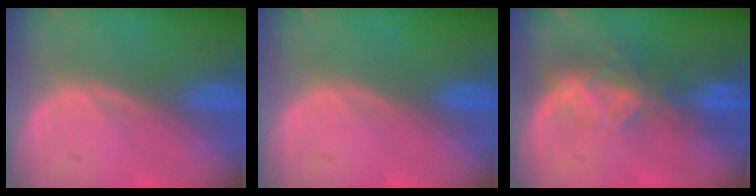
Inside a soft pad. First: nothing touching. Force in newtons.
{"total": 0.0}
{"total": 6.7, "press": 5.7, "slide": 3.5}